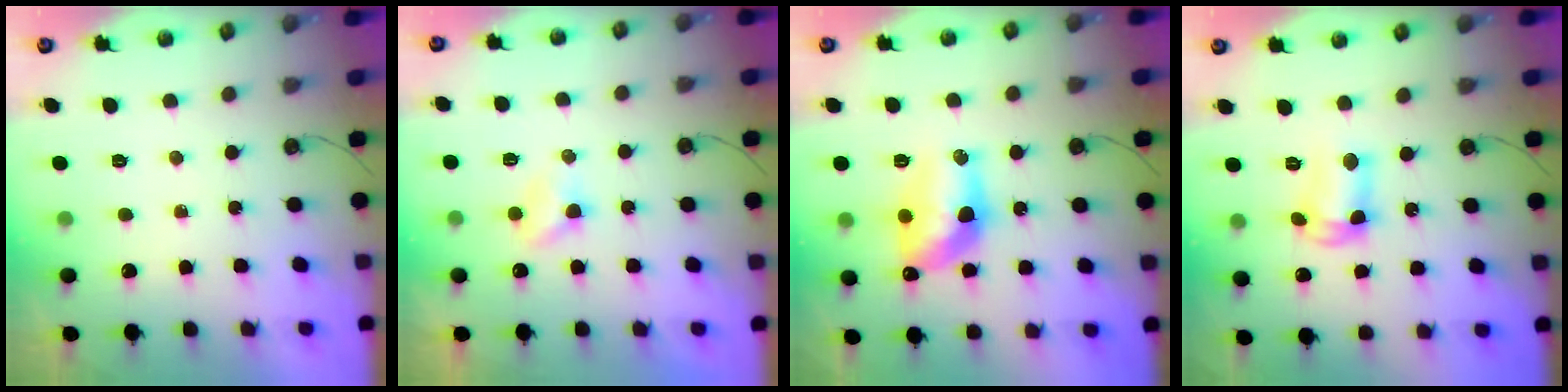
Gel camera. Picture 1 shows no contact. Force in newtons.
{"total": 4.8, "press": 4.7, "slide": 0.5}
{"total": 12.5, "press": 12.5, "slide": 0.9}
{"total": 7.9, "press": 7.9, "slide": 0.5}